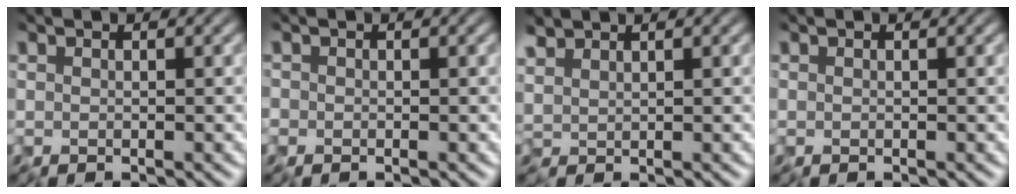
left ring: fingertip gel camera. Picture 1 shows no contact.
{"total": 0.5, "force": [-0.4, 0.3, 0.0], "torque": [0.005, -0.004, -0.012]}
{"total": 1.8, "force": [1.4, 0.7, 0.8], "torque": [-0.028, 0.006, 0.031]}
{"total": 0.0}